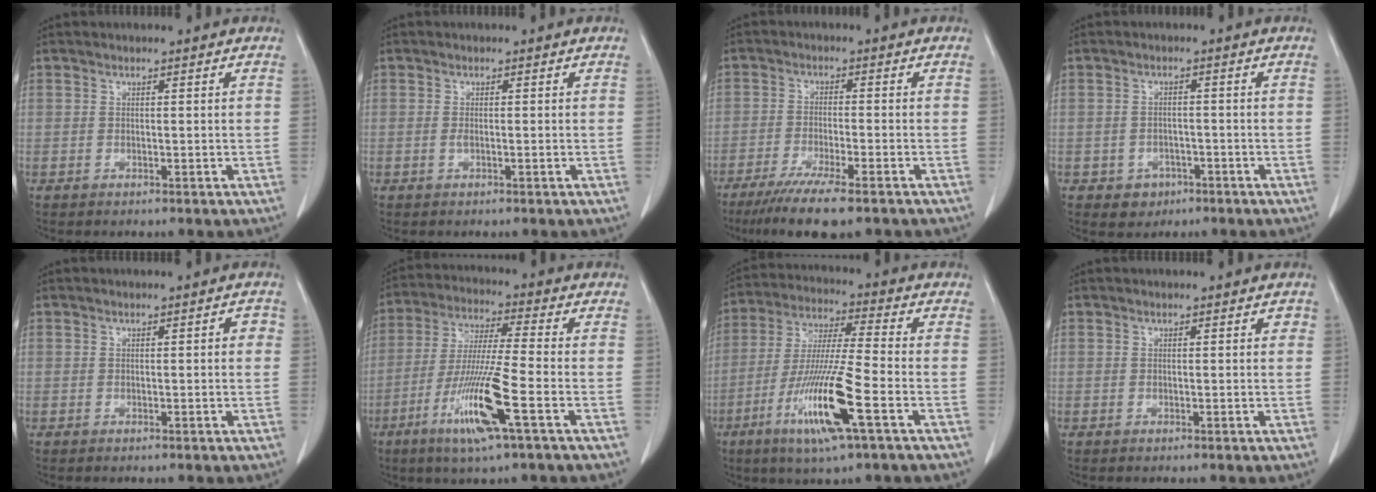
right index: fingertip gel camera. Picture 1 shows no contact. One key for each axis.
{"total": 0.9, "fx": -0.2, "fy": 0.3, "fz": 0.9, "tx": -0.019, "ty": -0.001, "tz": -0.003}
{"total": 9.5, "fx": -7.1, "fy": 0.6, "fz": 6.4, "tx": -0.100, "ty": -0.022, "tz": -0.110}
{"total": 3.1, "fx": -1.5, "fy": 2.6, "fz": 0.8, "tx": -0.004, "ty": 0.010, "tz": -0.012}
{"total": 1.3, "fx": 0.1, "fy": 0.5, "fz": 1.2, "tx": -0.012, "ty": 0.004, "tz": 0.001}
{"total": 12.7, "fx": -5.3, "fy": -0.2, "fz": 11.6, "tx": -0.233, "ty": -0.024, "tz": -0.103}
{"total": 14.4, "fx": -5.9, "fy": 0.2, "fz": 13.2, "tx": -0.266, "ty": -0.024, "tz": -0.111}
{"total": 0.7, "fx": 0.3, "fy": 0.4, "fz": 0.6, "tx": -0.004, "ty": 0.003, "tz": 0.002}